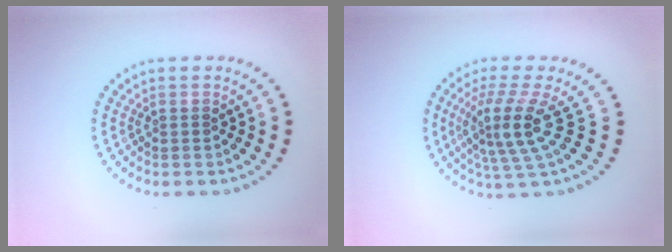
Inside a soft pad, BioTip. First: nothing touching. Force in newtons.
{"total": 4.3, "press": 3.1, "slide": 3.0}